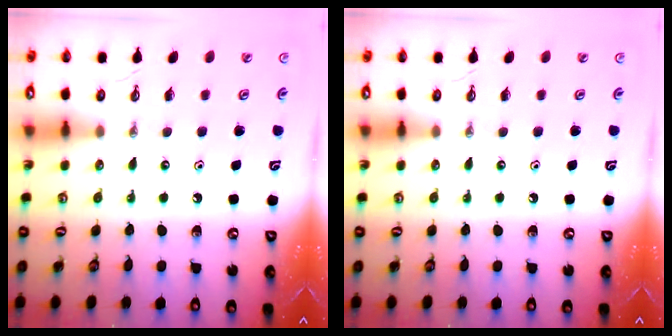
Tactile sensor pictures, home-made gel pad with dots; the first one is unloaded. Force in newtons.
{"total": 0.0}